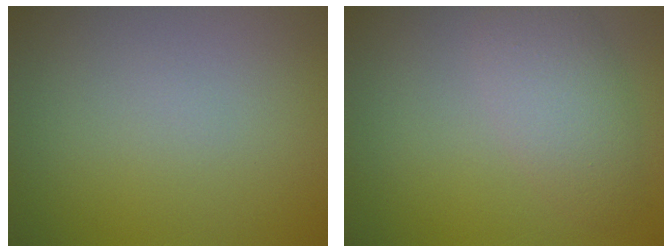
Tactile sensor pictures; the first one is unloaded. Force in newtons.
{"total": 3.6, "press": 3.6, "slide": 0.1}